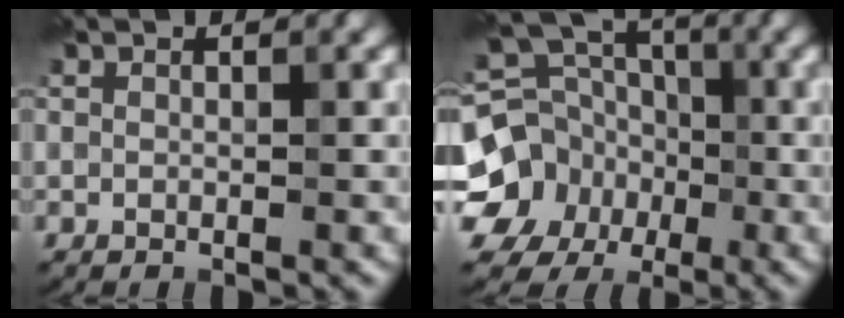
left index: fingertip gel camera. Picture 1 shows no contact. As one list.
[{"total": 10.8, "force": [-4.4, 9.4, 3.1], "torque": [-0.076, -0.009, -0.091]}]